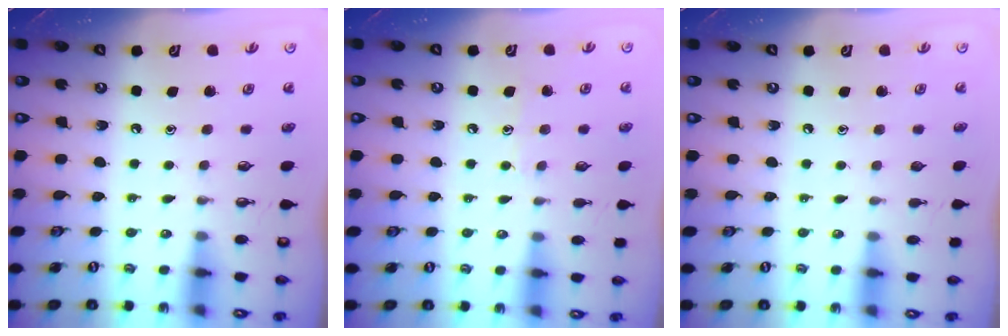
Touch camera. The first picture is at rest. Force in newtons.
{"total": 6.3, "press": 6.2, "slide": 0.7}
{"total": 0.0}